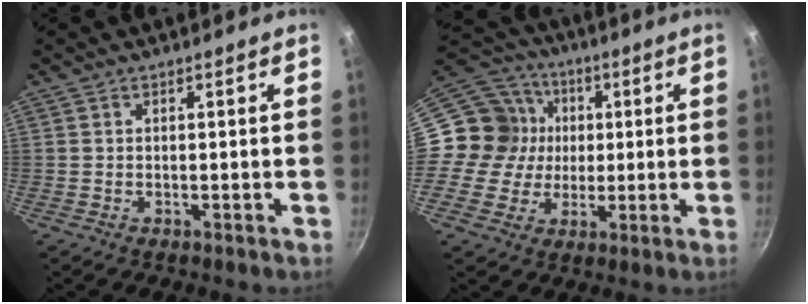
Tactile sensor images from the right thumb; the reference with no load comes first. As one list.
[{"total": 13.7, "force": [0.7, 12.8, 4.8], "torque": [-0.059, 0.022, -0.004]}]